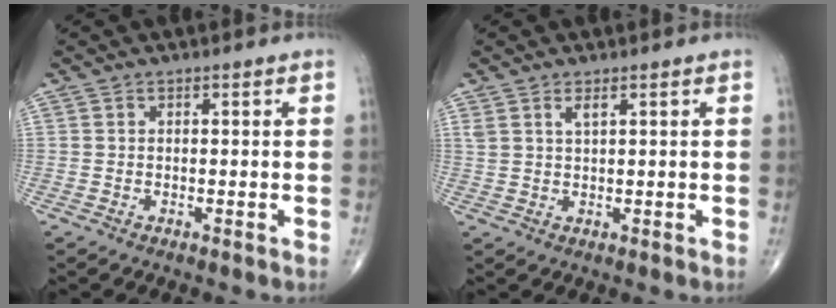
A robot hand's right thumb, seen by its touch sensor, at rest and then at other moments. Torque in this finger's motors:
{"motor_torque": [-0.02, 0.02, 0.46, 0.32, 0.01]}